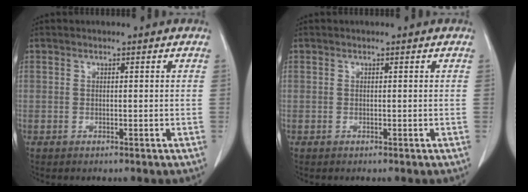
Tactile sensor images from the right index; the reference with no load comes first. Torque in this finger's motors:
{"motor_torque": [0.00, 0.00, 0.00, 0.00]}